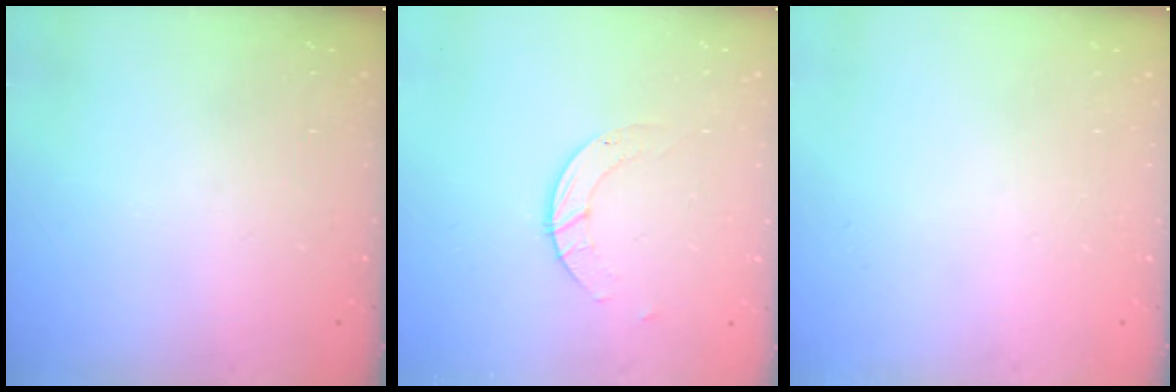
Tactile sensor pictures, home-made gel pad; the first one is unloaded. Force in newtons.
{"total": 2.8, "press": 2.8, "slide": 0.3}
{"total": 0.0}